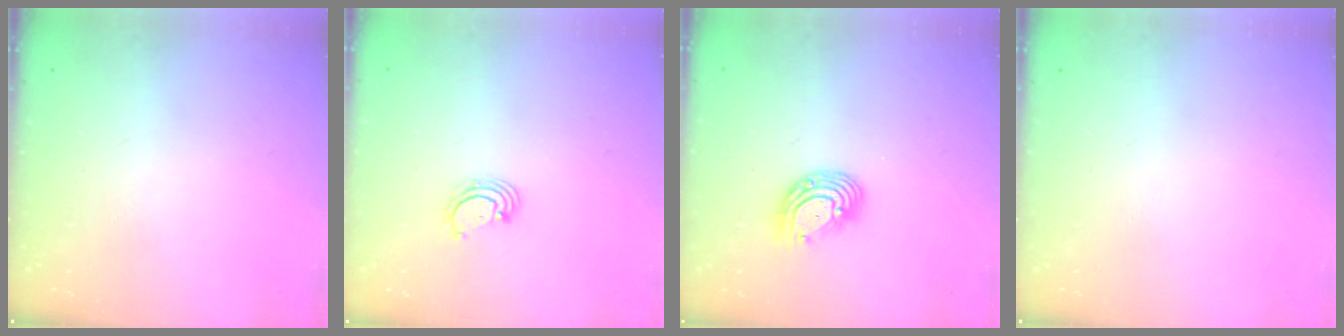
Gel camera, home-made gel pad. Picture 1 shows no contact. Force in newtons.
{"total": 2.6, "press": 2.6, "slide": 0.3}
{"total": 9.0, "press": 8.8, "slide": 1.9}
{"total": 0.0}